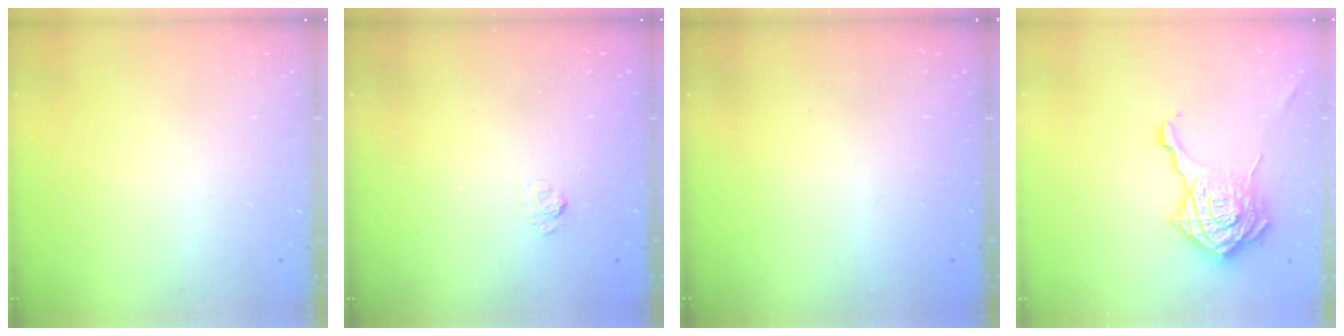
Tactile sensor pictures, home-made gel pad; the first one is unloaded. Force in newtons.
{"total": 2.7, "press": 2.3, "slide": 1.5}
{"total": 2.3, "press": 2.2, "slide": 0.8}
{"total": 20.0, "press": 19.9, "slide": 0.8}